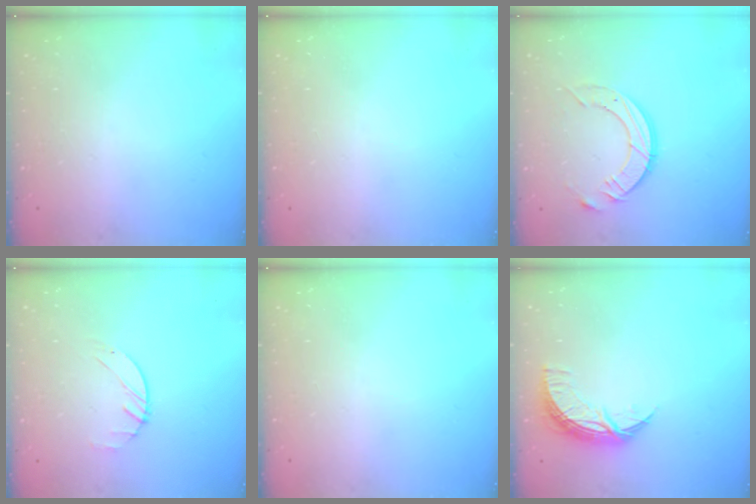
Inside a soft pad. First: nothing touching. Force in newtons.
{"total": 0.0}
{"total": 10.4, "press": 10.3, "slide": 0.9}
{"total": 1.2, "press": 1.2, "slide": 0.2}
{"total": 0.0}
{"total": 9.7, "press": 9.7, "slide": 0.4}